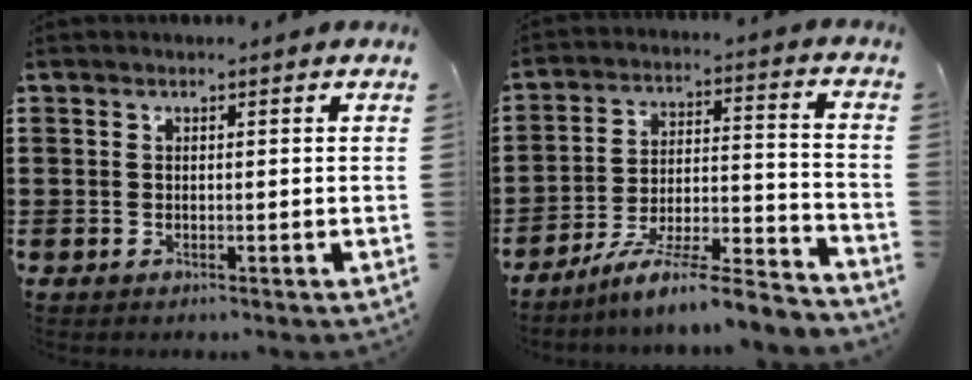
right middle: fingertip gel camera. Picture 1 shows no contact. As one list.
[{"total": 8.5, "force": [-7.5, -0.1, 4.2], "torque": [-0.069, 0.002, -0.146]}]